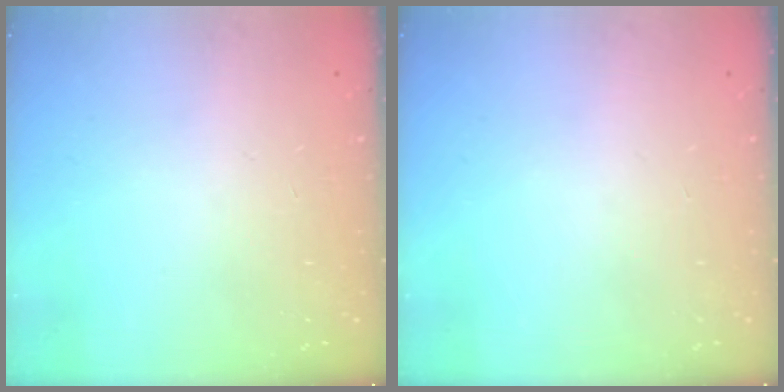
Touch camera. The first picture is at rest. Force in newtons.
{"total": 0.0}